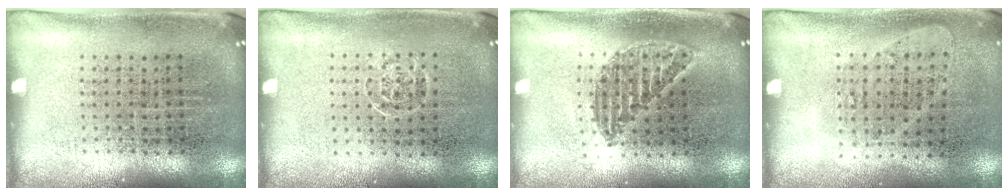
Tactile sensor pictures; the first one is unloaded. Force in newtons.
{"total": 0.6, "press": 0.5, "slide": 0.3}
{"total": 1.2, "press": 1.1, "slide": 0.4}
{"total": 0.9, "press": 0.8, "slide": 0.4}